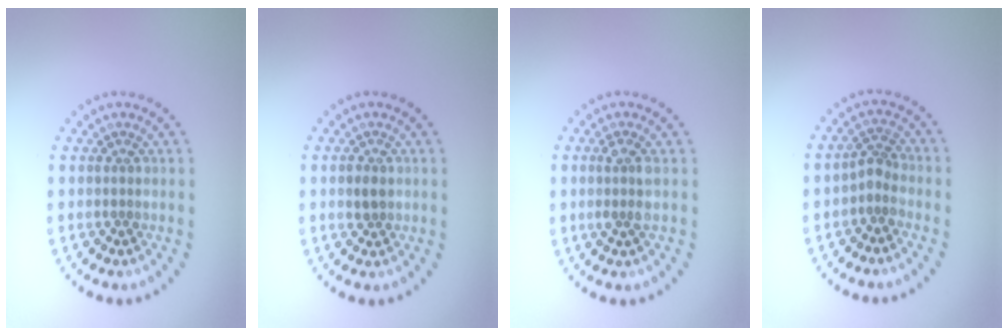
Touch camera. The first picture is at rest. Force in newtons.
{"total": 1.5, "press": 1.5, "slide": 0.2}
{"total": 1.8, "press": 1.5, "slide": 0.9}
{"total": 1.8, "press": 1.4, "slide": 1.2}